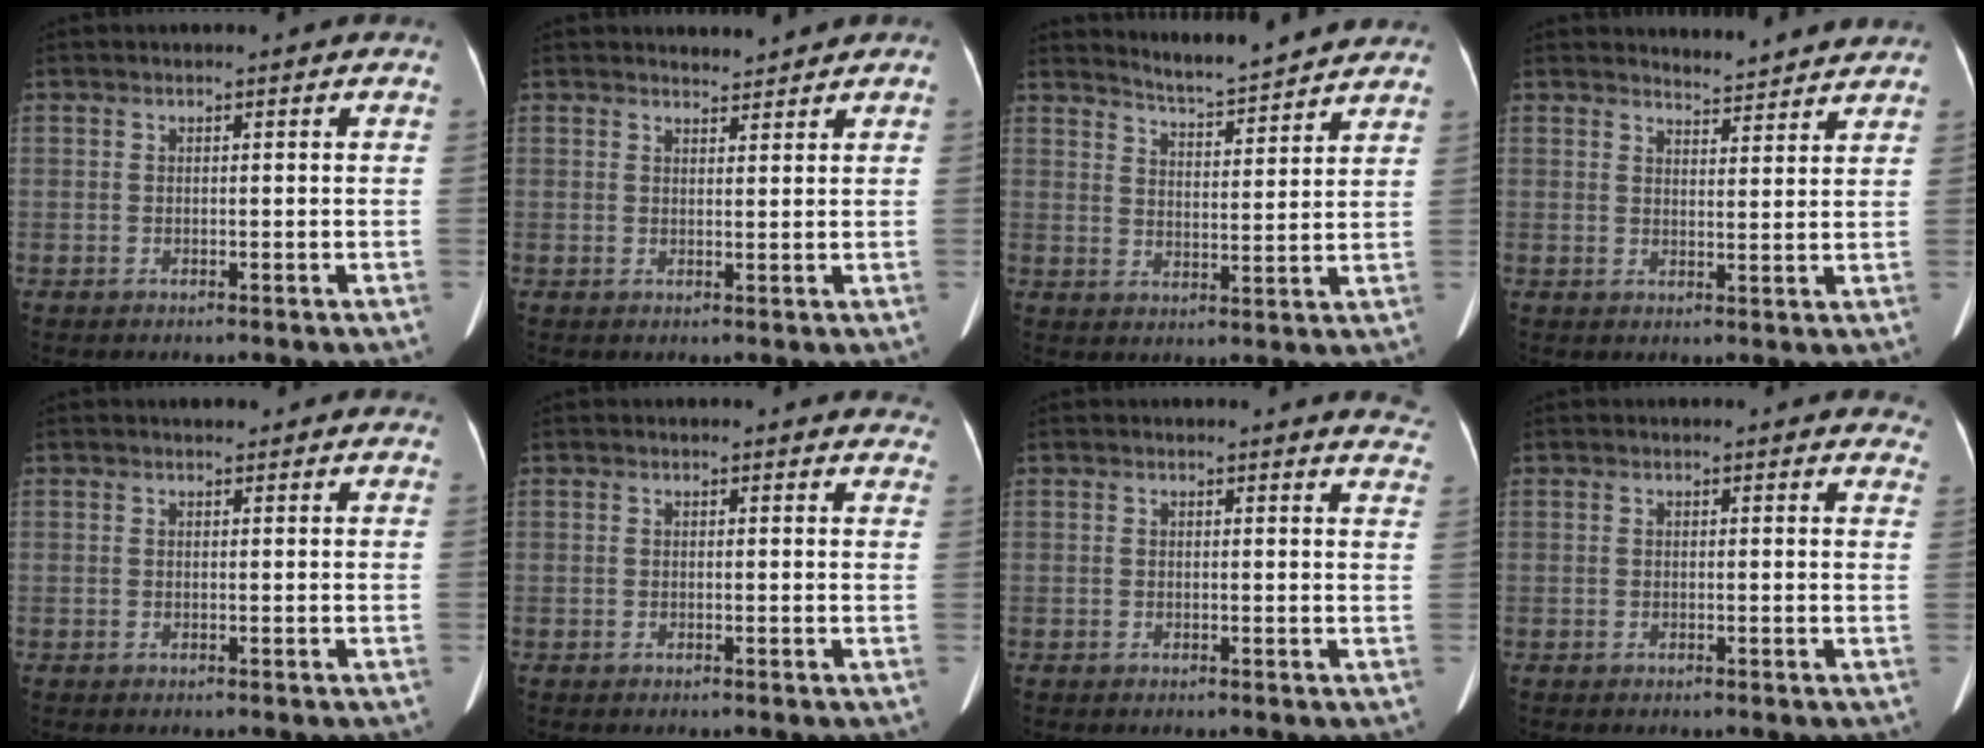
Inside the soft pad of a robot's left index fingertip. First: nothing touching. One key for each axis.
{"total": 1.7, "fx": 1.6, "fy": 0.1, "fz": -0.2, "tx": -0.004, "ty": 0.004, "tz": 0.029}
{"total": 9.2, "fx": 8.9, "fy": 0.0, "fz": 2.0, "tx": -0.045, "ty": 0.006, "tz": 0.129}
{"total": 4.9, "fx": 4.8, "fy": 0.3, "fz": 0.1, "tx": -0.014, "ty": 0.005, "tz": 0.061}
{"total": 2.0, "fx": 1.7, "fy": 0.8, "fz": 0.8, "tx": -0.009, "ty": 0.014, "tz": 0.021}
{"total": 4.0, "fx": 3.8, "fy": 1.3, "fz": 0.2, "tx": 0.012, "ty": -0.011, "tz": 0.015}
{"total": 4.9, "fx": 4.8, "fy": 0.7, "fz": 0.7, "tx": 0.005, "ty": -0.026, "tz": 0.019}
{"total": 5.7, "fx": 5.3, "fy": 1.8, "fz": 1.0, "tx": 0.015, "ty": -0.010, "tz": 0.026}